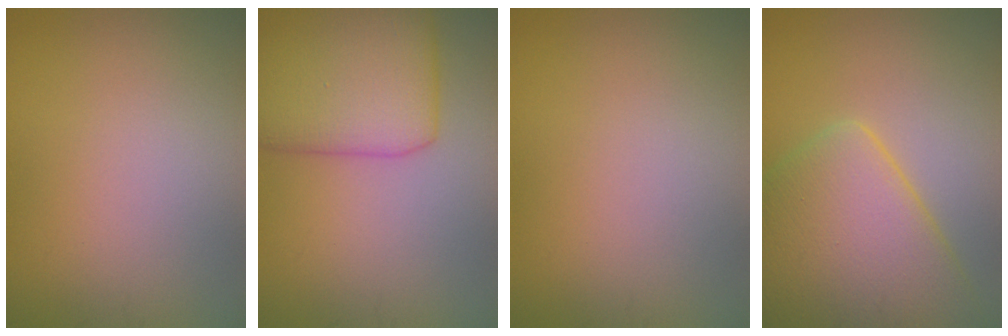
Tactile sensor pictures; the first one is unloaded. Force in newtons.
{"total": 7.7, "press": 7.6, "slide": 0.2}
{"total": 0.0}
{"total": 9.3, "press": 9.3, "slide": 0.4}